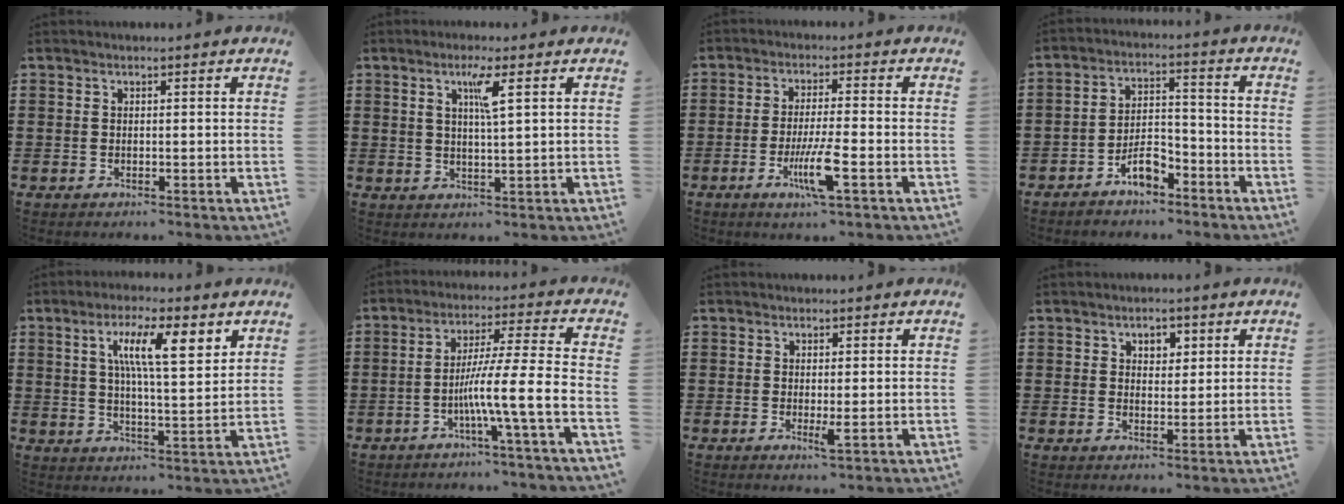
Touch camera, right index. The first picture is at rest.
{"total": 4.1, "force": [1.7, 0.1, 3.8], "torque": [-0.079, 0.000, 0.025]}
{"total": 7.1, "force": [-2.9, 0.7, 6.5], "torque": [-0.123, -0.014, -0.052]}
{"total": 5.6, "force": [-4.0, 2.4, 3.1], "torque": [-0.057, 0.014, -0.075]}
{"total": 10.2, "force": [4.3, 2.3, 8.9], "torque": [-0.164, 0.004, 0.067]}
{"total": 9.2, "force": [-3.8, -0.3, 8.4], "torque": [-0.143, -0.003, -0.072]}
{"total": 2.0, "force": [-0.4, 0.3, 2.0], "torque": [-0.035, -0.006, -0.004]}
{"total": 2.5, "force": [1.4, 1.8, 1.1], "torque": [-0.021, 0.007, 0.022]}